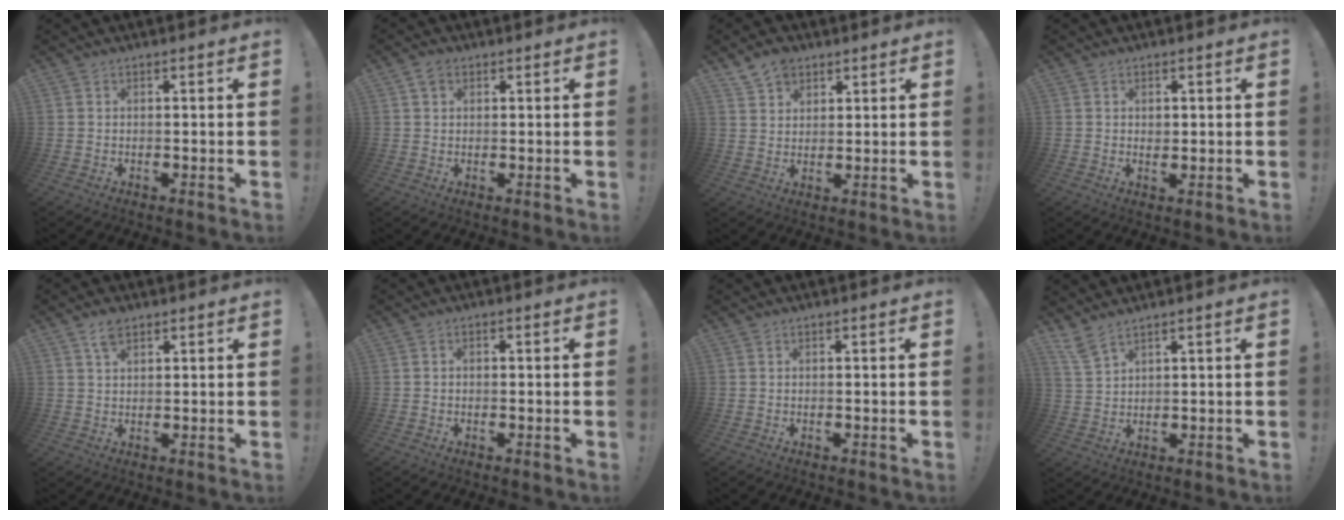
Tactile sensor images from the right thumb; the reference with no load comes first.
{"total": 2.6, "force": [1.4, 1.8, 1.2], "torque": [-0.010, -0.004, 0.024]}
{"total": 6.6, "force": [4.7, 4.3, 2.0], "torque": [-0.041, -0.020, 0.092]}
{"total": 1.1, "force": [0.3, 1.0, 0.3], "torque": [0.003, -0.002, 0.004]}
{"total": 3.8, "force": [2.4, 1.7, 2.4], "torque": [-0.042, -0.005, 0.044]}
{"total": 1.0, "force": [-0.7, 0.6, 0.3], "torque": [-0.007, 0.004, -0.012]}
{"total": 0.0}
{"total": 4.9, "force": [4.1, 0.8, 2.6], "torque": [-0.059, -0.017, 0.077]}